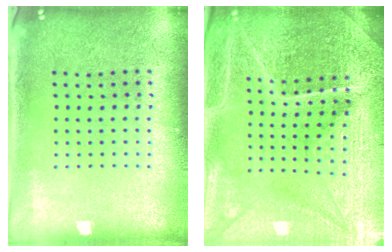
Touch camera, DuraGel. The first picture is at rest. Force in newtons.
{"total": 5.1, "press": 4.8, "slide": 1.7}